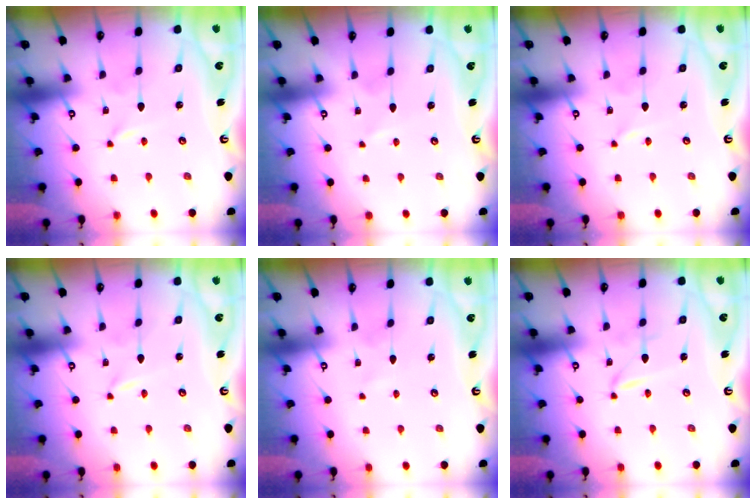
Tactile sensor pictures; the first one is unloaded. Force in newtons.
{"total": 1.4, "press": 1.4, "slide": 0.2}
{"total": 0.5, "press": 0.5, "slide": 0.1}
{"total": 0.6, "press": 0.6, "slide": 0.1}
{"total": 1.1, "press": 1.1, "slide": 0.2}
{"total": 1.9, "press": 1.9, "slide": 0.2}